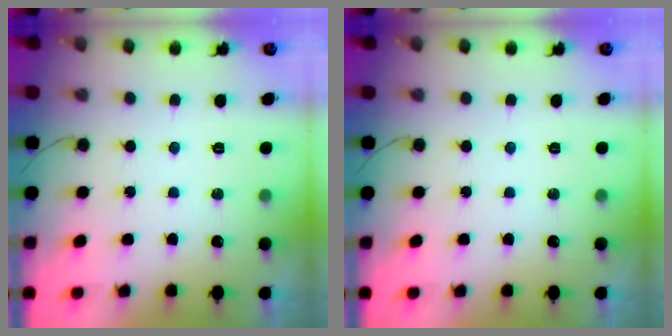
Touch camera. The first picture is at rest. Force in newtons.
{"total": 0.0}